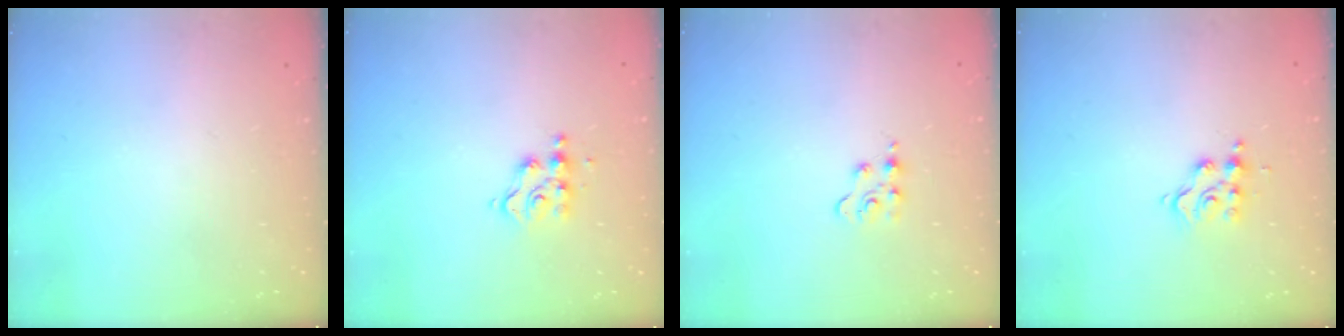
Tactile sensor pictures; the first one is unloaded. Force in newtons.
{"total": 5.7, "press": 5.7, "slide": 0.3}
{"total": 3.0, "press": 3.0, "slide": 0.4}
{"total": 9.1, "press": 9.0, "slide": 0.9}